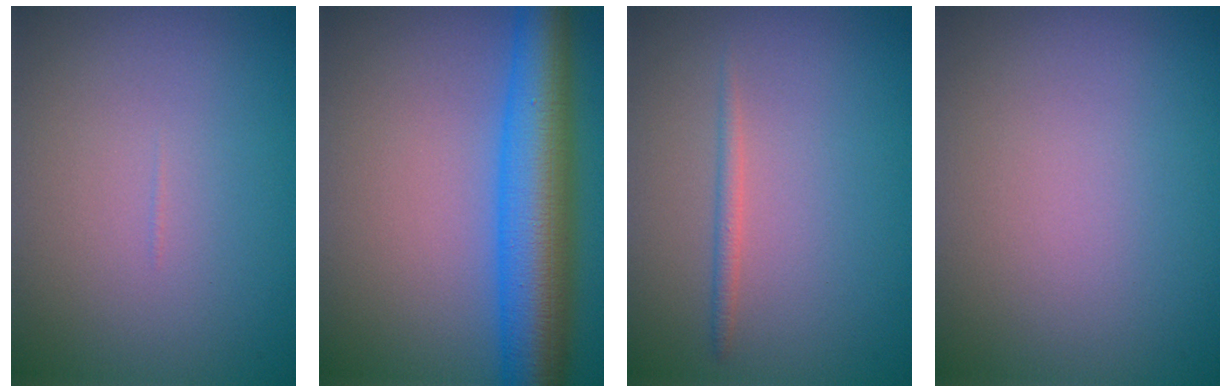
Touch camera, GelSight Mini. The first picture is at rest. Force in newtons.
{"total": 9.2, "press": 9.2, "slide": 0.1}
{"total": 1.1, "press": 1.1, "slide": 0.0}
{"total": 0.0}